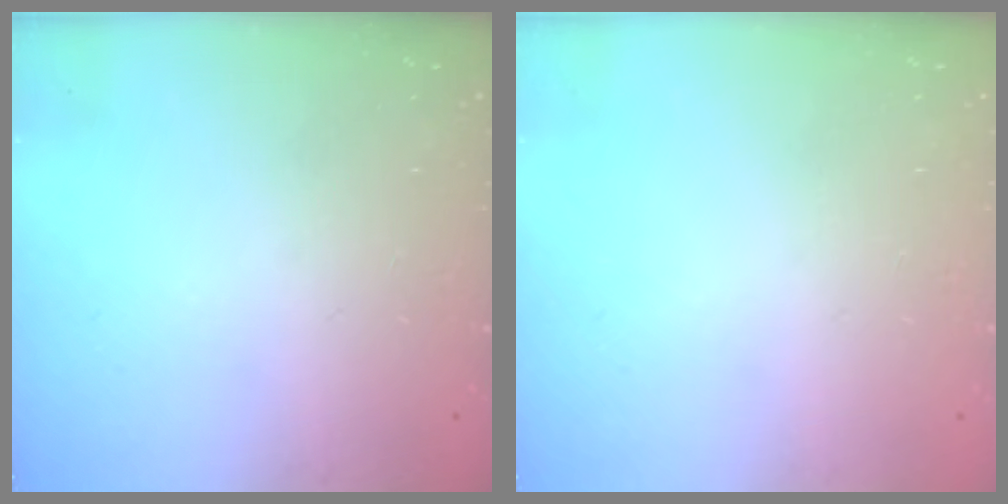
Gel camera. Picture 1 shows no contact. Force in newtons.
{"total": 0.0}